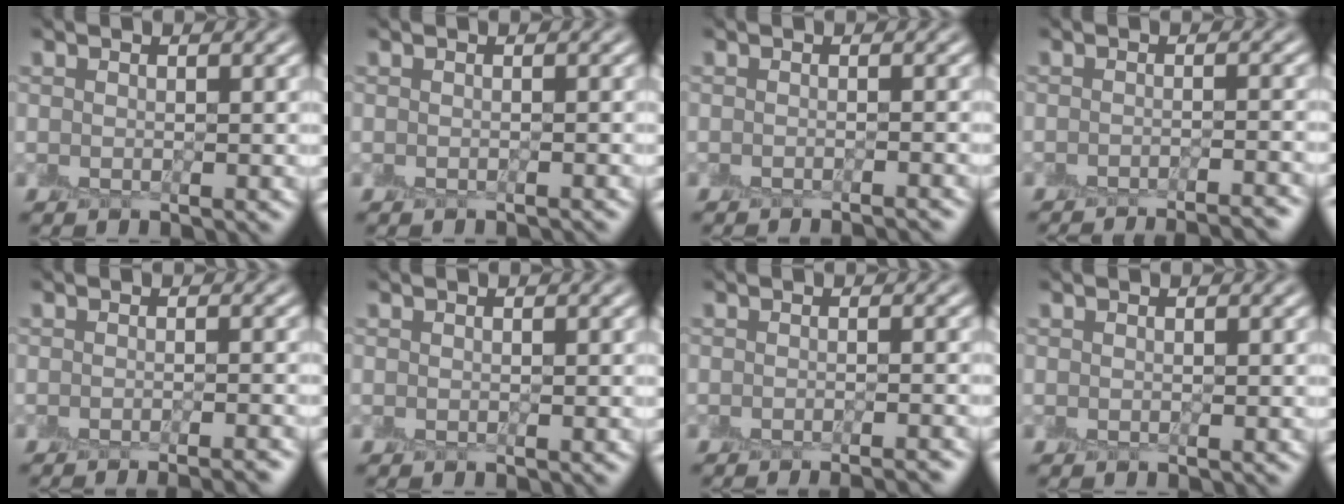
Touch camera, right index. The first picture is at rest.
{"total": 0.6, "force": [-0.6, -0.1, 0.0], "torque": [0.003, -0.007, -0.010]}
{"total": 1.8, "force": [-1.8, -0.2, 0.2], "torque": [0.004, -0.010, -0.022]}
{"total": 5.6, "force": [-5.2, 0.9, 2.0], "torque": [-0.014, 0.000, -0.059]}
{"total": 3.2, "force": [-2.7, 0.4, 1.6], "torque": [-0.007, -0.011, -0.030]}
{"total": 0.0}
{"total": 2.7, "force": [-2.4, 0.2, 1.1], "torque": [-0.005, -0.011, -0.028]}
{"total": 0.0}